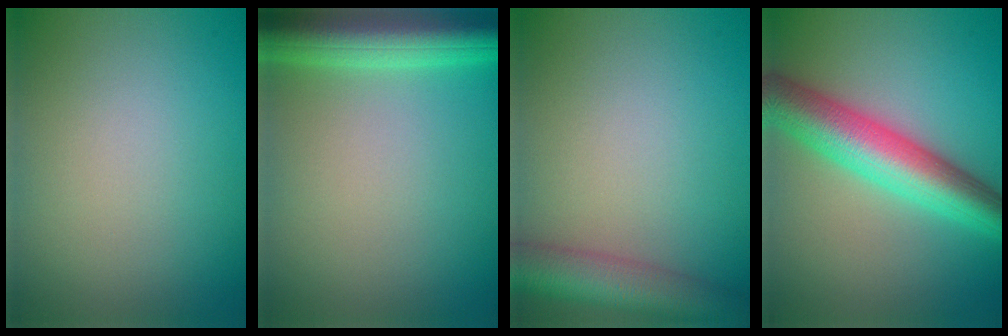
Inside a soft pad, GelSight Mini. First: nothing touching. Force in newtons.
{"total": 6.9, "press": 6.9, "slide": 0.4}
{"total": 6.1, "press": 6.1, "slide": 0.3}
{"total": 7.9, "press": 7.9, "slide": 0.1}